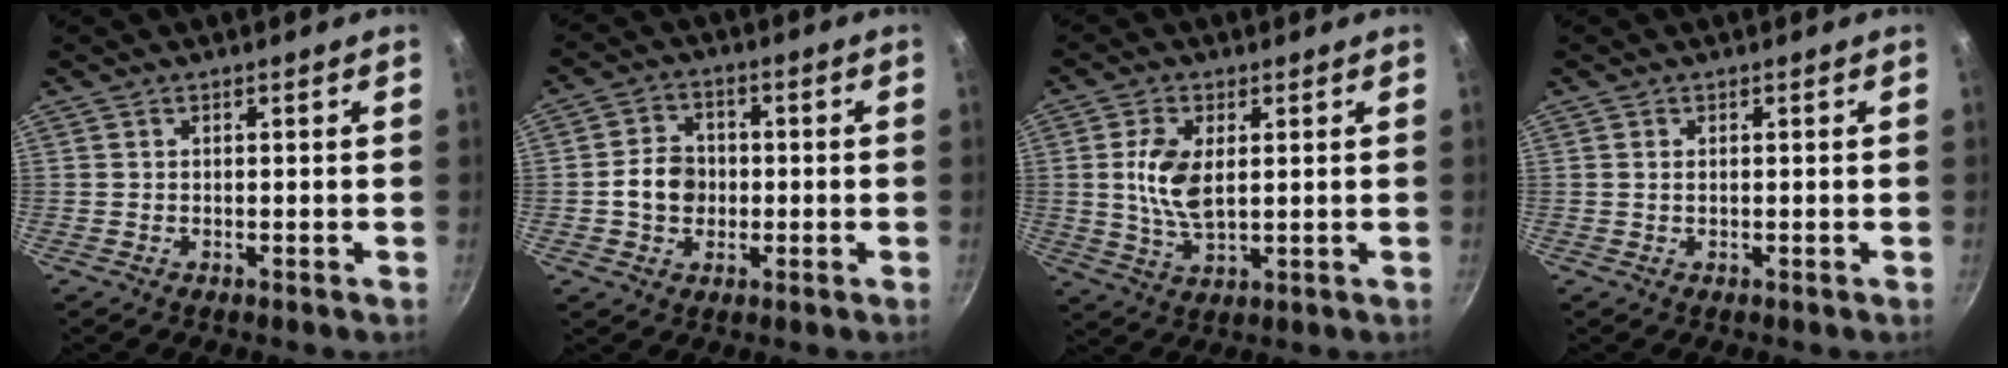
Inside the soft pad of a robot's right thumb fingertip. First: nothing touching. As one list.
[{"total": 6.9, "force": [-0.7, 5.8, 3.7], "torque": [-0.036, 0.015, -0.019]}, {"total": 8.2, "force": [1.4, 4.3, 6.9], "torque": [-0.134, -0.008, 0.028]}, {"total": 0.7, "force": [0.2, 0.3, 0.5], "torque": [-0.010, 0.001, 0.003]}]